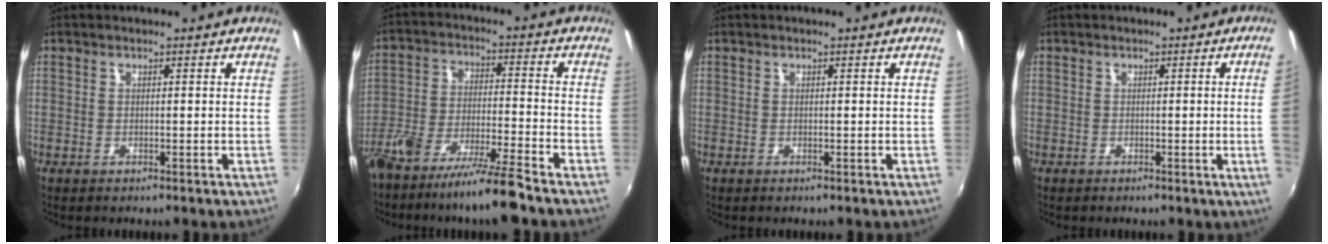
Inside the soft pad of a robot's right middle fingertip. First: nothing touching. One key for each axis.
{"total": 11.7, "fx": -9.6, "fy": -0.3, "fz": 6.6, "tx": -0.137, "ty": -0.014, "tz": -0.172}
{"total": 0.0}
{"total": 3.9, "fx": 0.3, "fy": -2.1, "fz": 3.3, "tx": -0.053, "ty": -0.010, "tz": 0.009}